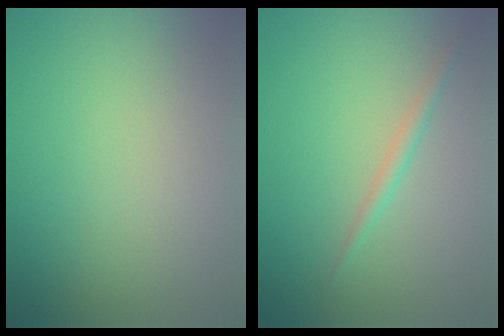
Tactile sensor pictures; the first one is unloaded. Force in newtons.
{"total": 1.1, "press": 1.1, "slide": 0.1}